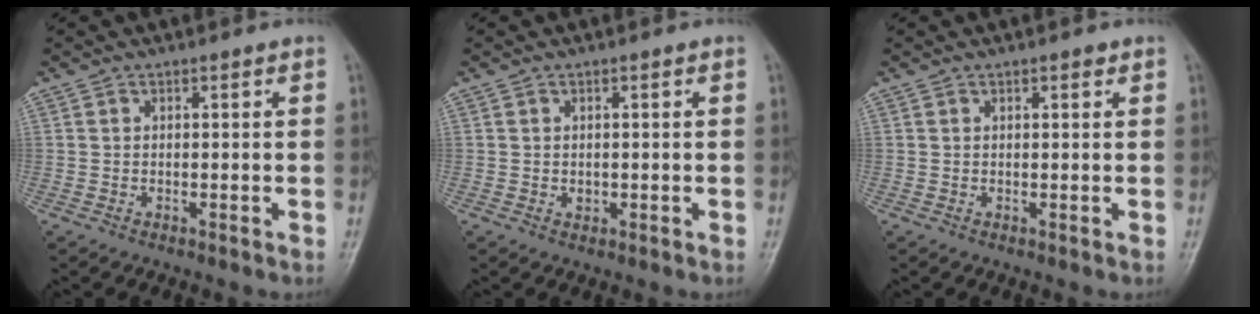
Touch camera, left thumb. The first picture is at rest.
{"total": 1.0, "force": [0.0, 0.8, 0.6], "torque": [-0.007, 0.000, 0.003]}
{"total": 1.1, "force": [0.6, 0.4, 0.7], "torque": [-0.009, -0.001, 0.008]}